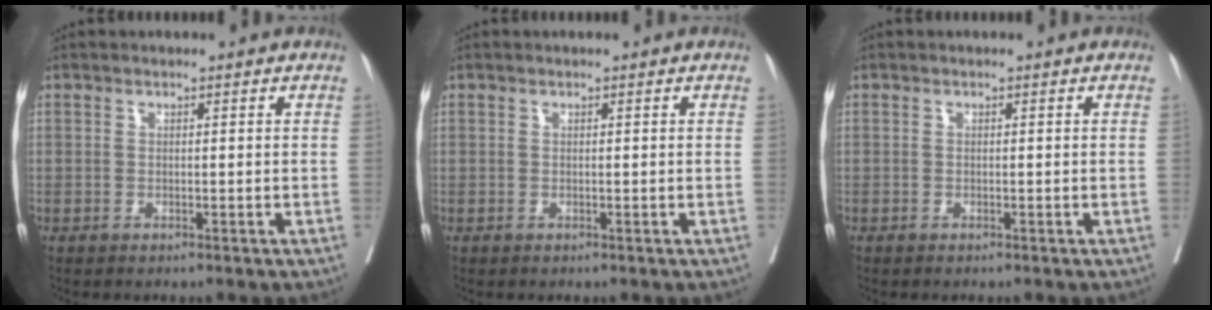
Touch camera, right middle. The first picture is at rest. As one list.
[{"total": 0.0}, {"total": 0.0}]